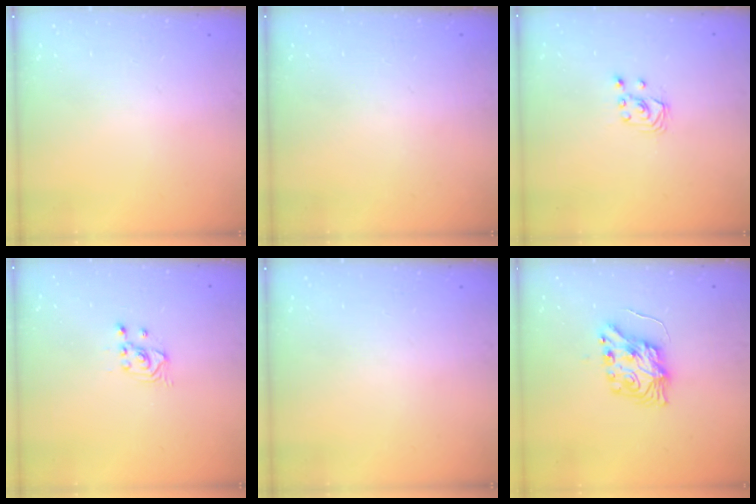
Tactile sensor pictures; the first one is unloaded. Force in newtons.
{"total": 0.0}
{"total": 2.6, "press": 2.6, "slide": 0.3}
{"total": 2.5, "press": 2.5, "slide": 0.3}
{"total": 0.0}
{"total": 8.7, "press": 8.6, "slide": 0.4}